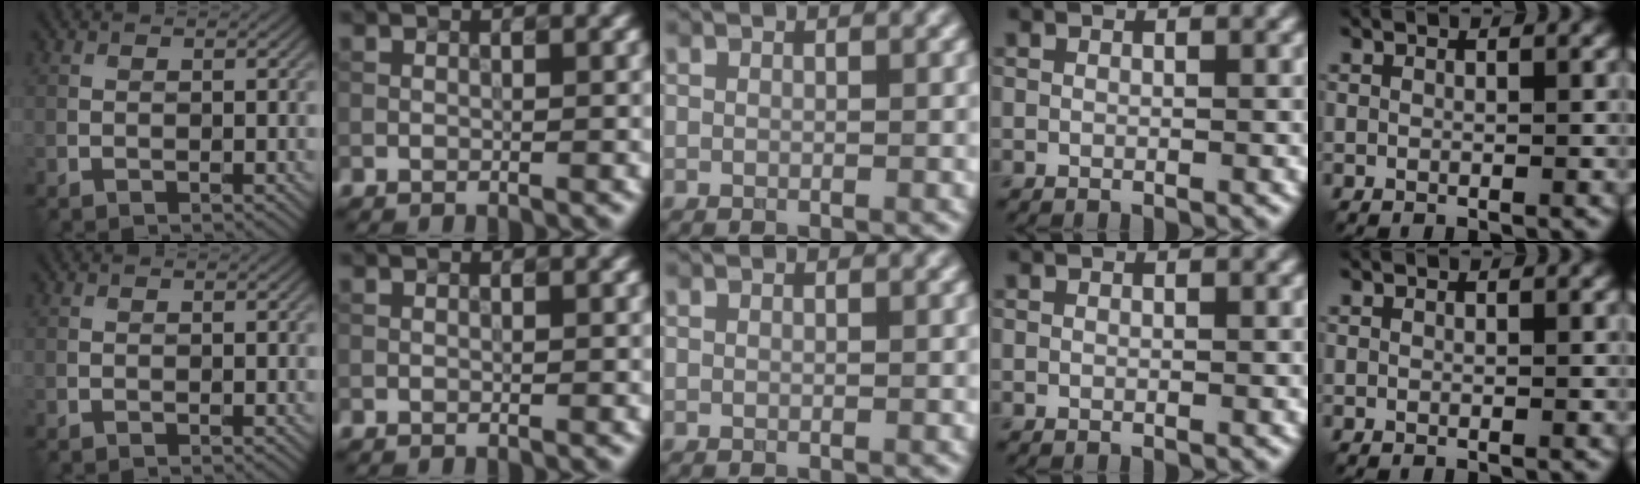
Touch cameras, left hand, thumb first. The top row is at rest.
{}